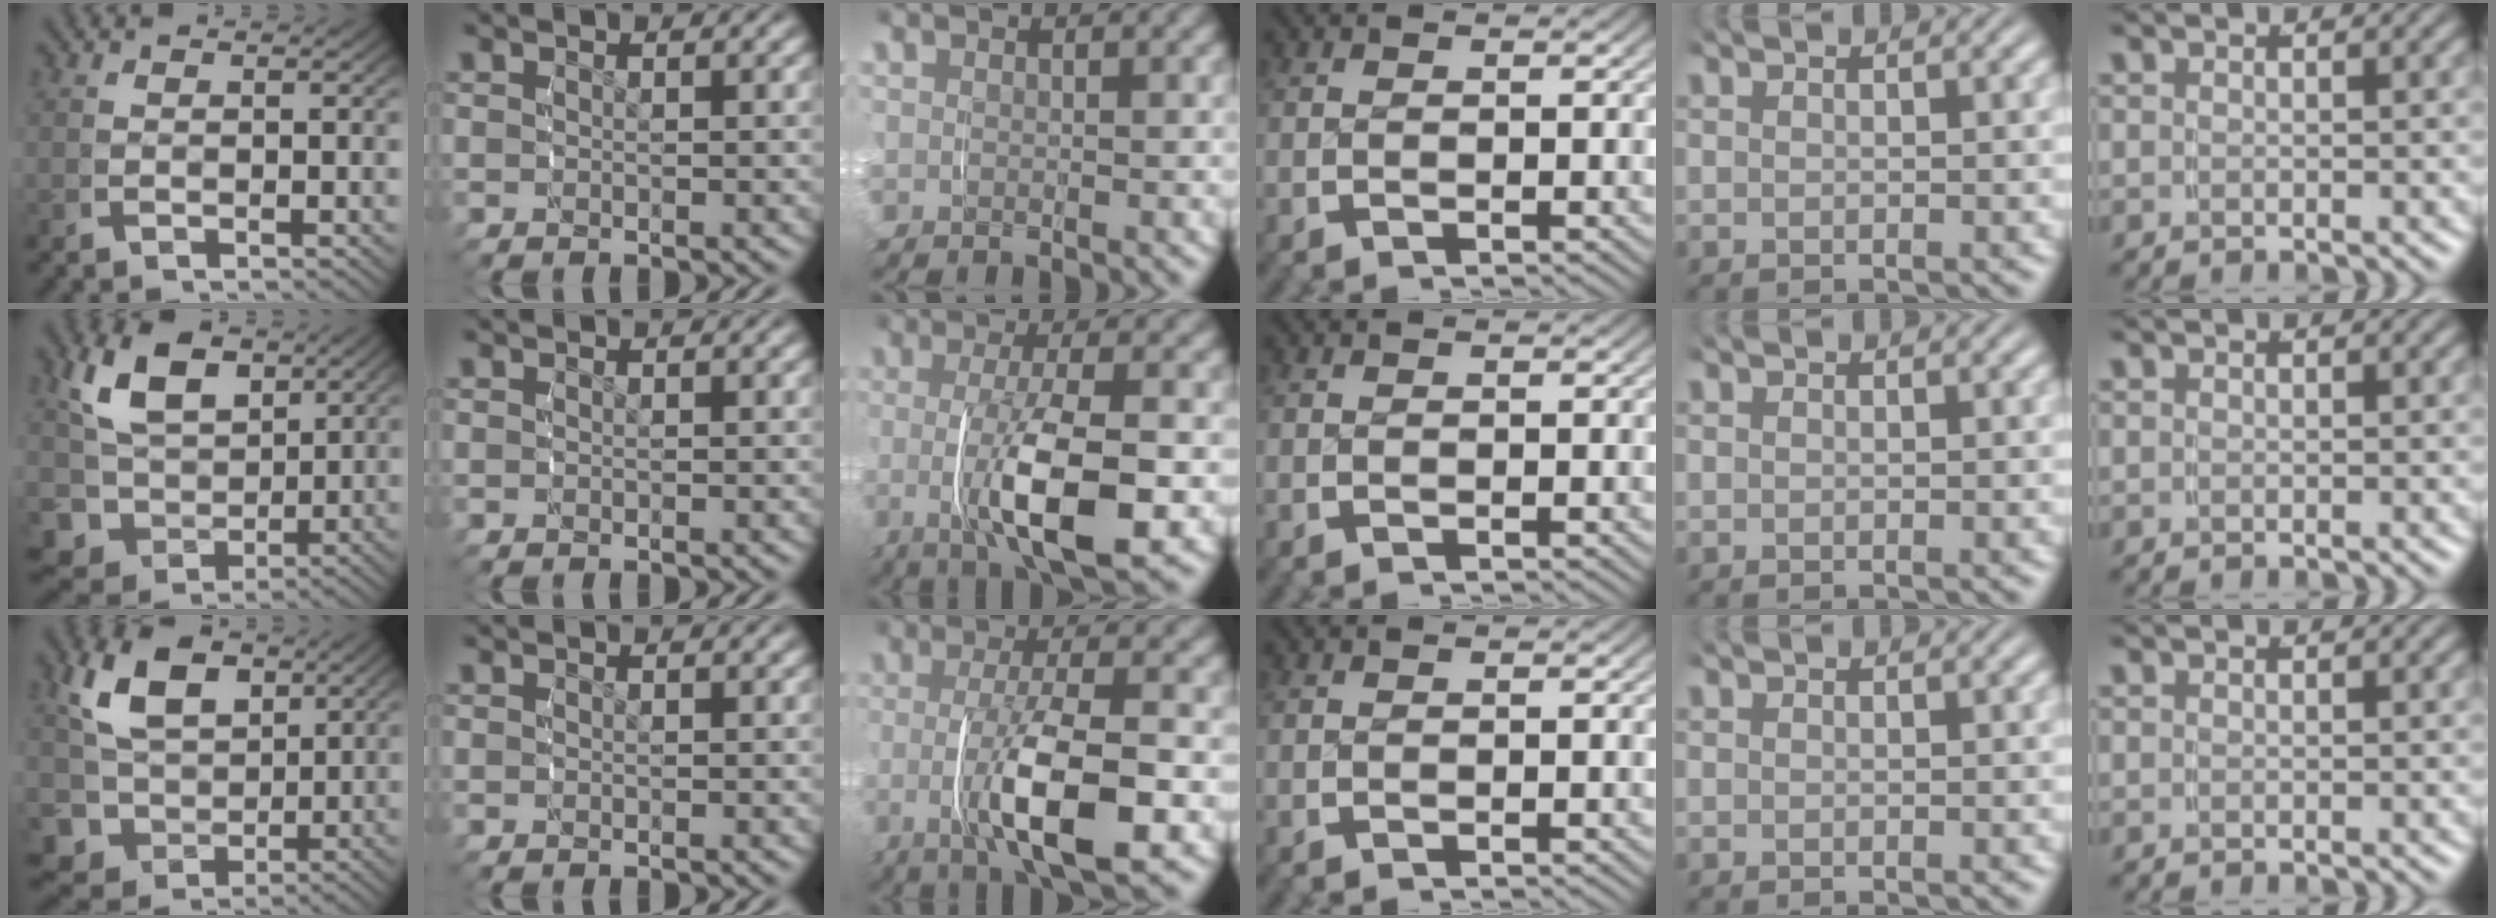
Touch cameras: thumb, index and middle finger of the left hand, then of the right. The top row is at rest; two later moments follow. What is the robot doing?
{"motion": "grasp_and_lifting", "object": "ribbon"}